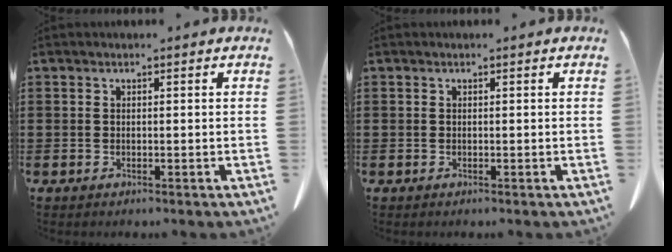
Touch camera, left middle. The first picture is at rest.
{"total": 0.0}